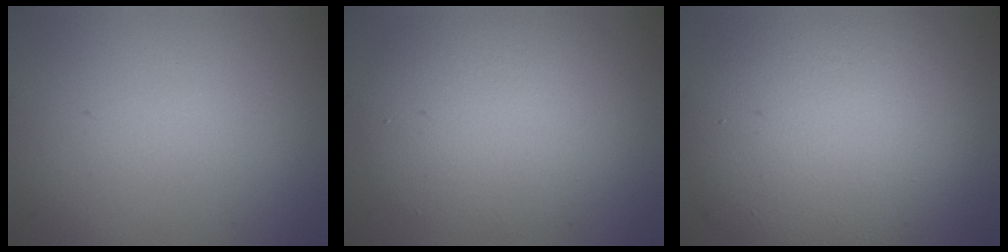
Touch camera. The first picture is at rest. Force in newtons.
{"total": 6.9, "press": 6.9, "slide": 0.6}
{"total": 11.3, "press": 11.3, "slide": 0.8}